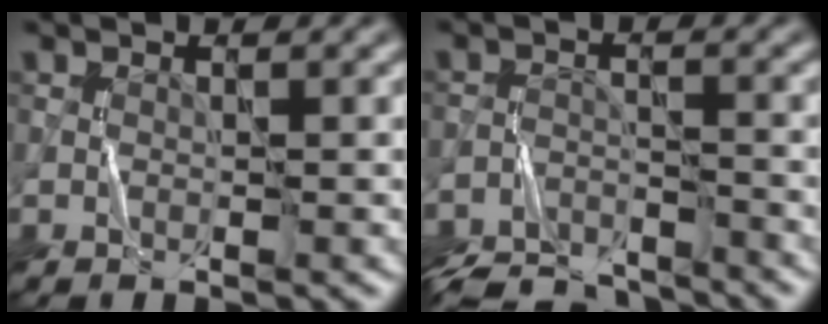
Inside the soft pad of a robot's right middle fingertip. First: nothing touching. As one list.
[{"total": 7.9, "force": [-7.5, 1.7, 1.8], "torque": [-0.027, -0.013, -0.130]}]